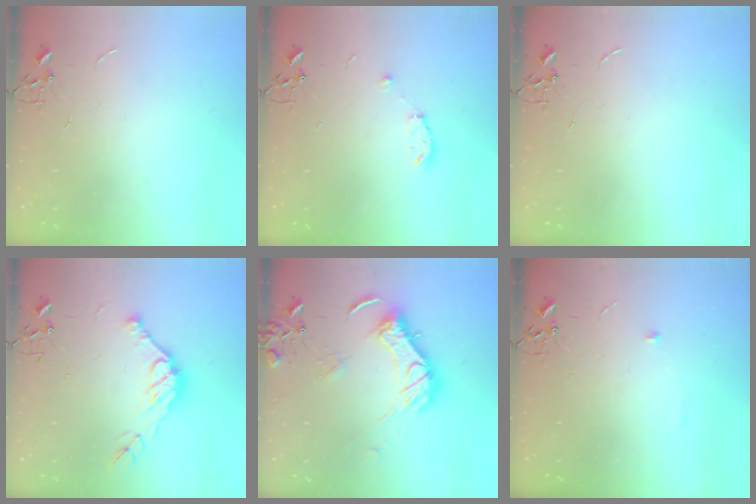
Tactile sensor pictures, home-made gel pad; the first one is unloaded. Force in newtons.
{"total": 6.3, "press": 6.3, "slide": 0.8}
{"total": 0.0}
{"total": 12.0, "press": 12.0, "slide": 1.0}
{"total": 14.6, "press": 14.6, "slide": 1.1}
{"total": 4.7, "press": 4.6, "slide": 1.0}